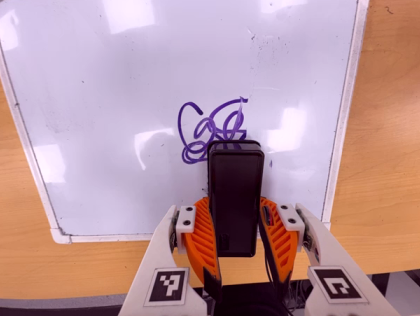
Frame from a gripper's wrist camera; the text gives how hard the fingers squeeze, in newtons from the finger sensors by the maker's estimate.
{"total": 9.5, "left": 7.1, "right": 12.0}